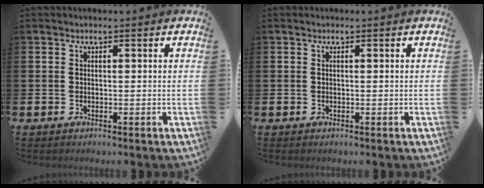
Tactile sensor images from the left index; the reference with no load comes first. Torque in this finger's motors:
{"motor_torque": [0.21, -0.01, 0.06, -0.01]}